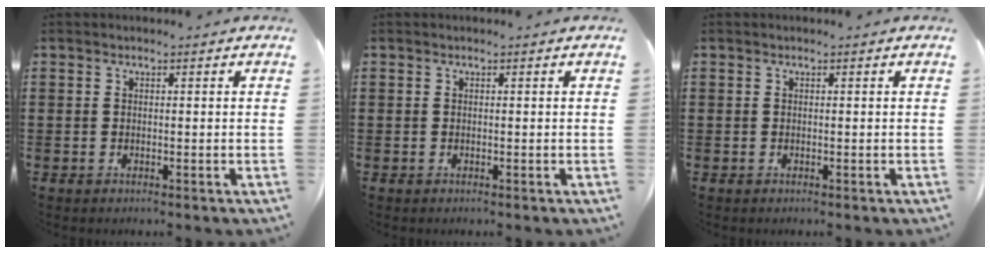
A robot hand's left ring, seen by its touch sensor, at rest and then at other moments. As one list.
[{"total": 0.0}, {"total": 0.0}]